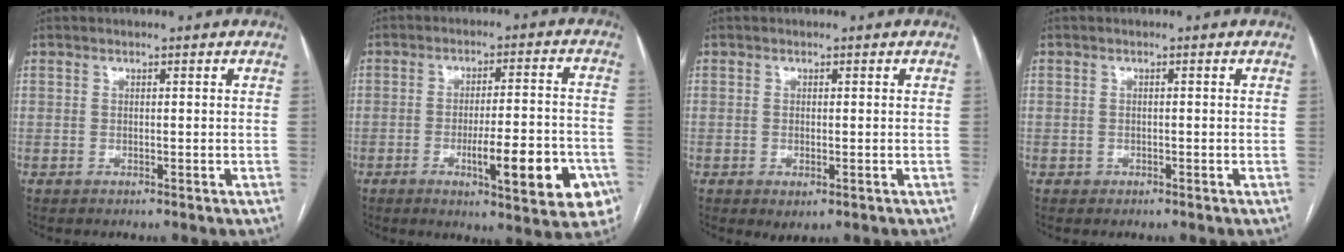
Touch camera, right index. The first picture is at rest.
{"total": 13.3, "force": [-5.0, 2.7, 12.0], "torque": [-0.147, 0.005, -0.061]}
{"total": 1.8, "force": [-0.7, 0.8, 1.5], "torque": [-0.020, -0.005, -0.002]}
{"total": 0.7, "force": [-0.2, 0.7, 0.0], "torque": [0.002, 0.005, -0.004]}